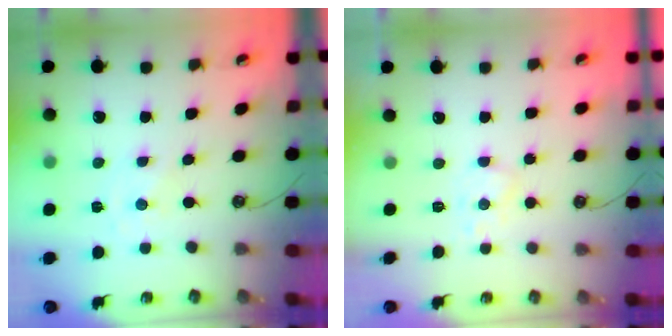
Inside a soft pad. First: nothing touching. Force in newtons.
{"total": 4.8, "press": 4.7, "slide": 1.2}